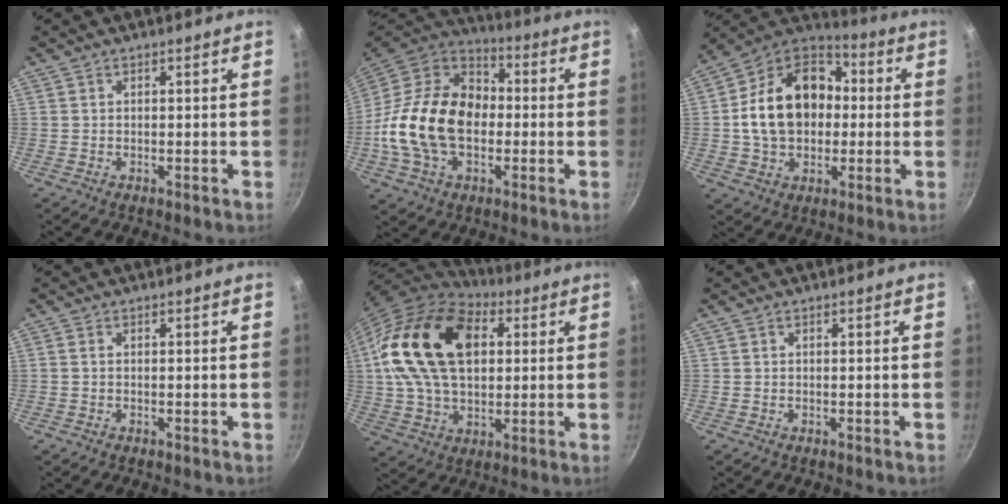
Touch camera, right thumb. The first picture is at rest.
{"total": 22.4, "force": [-2.4, 15.4, 16.1], "torque": [-0.267, 0.036, -0.053]}
{"total": 19.8, "force": [0.4, 14.7, 13.2], "torque": [-0.203, 0.044, -0.003]}
{"total": 0.5, "force": [-0.1, 0.3, 0.4], "torque": [-0.008, 0.003, -0.003]}
{"total": 22.7, "force": [5.0, 14.7, 16.5], "torque": [-0.280, 0.009, 0.081]}
{"total": 0.0}